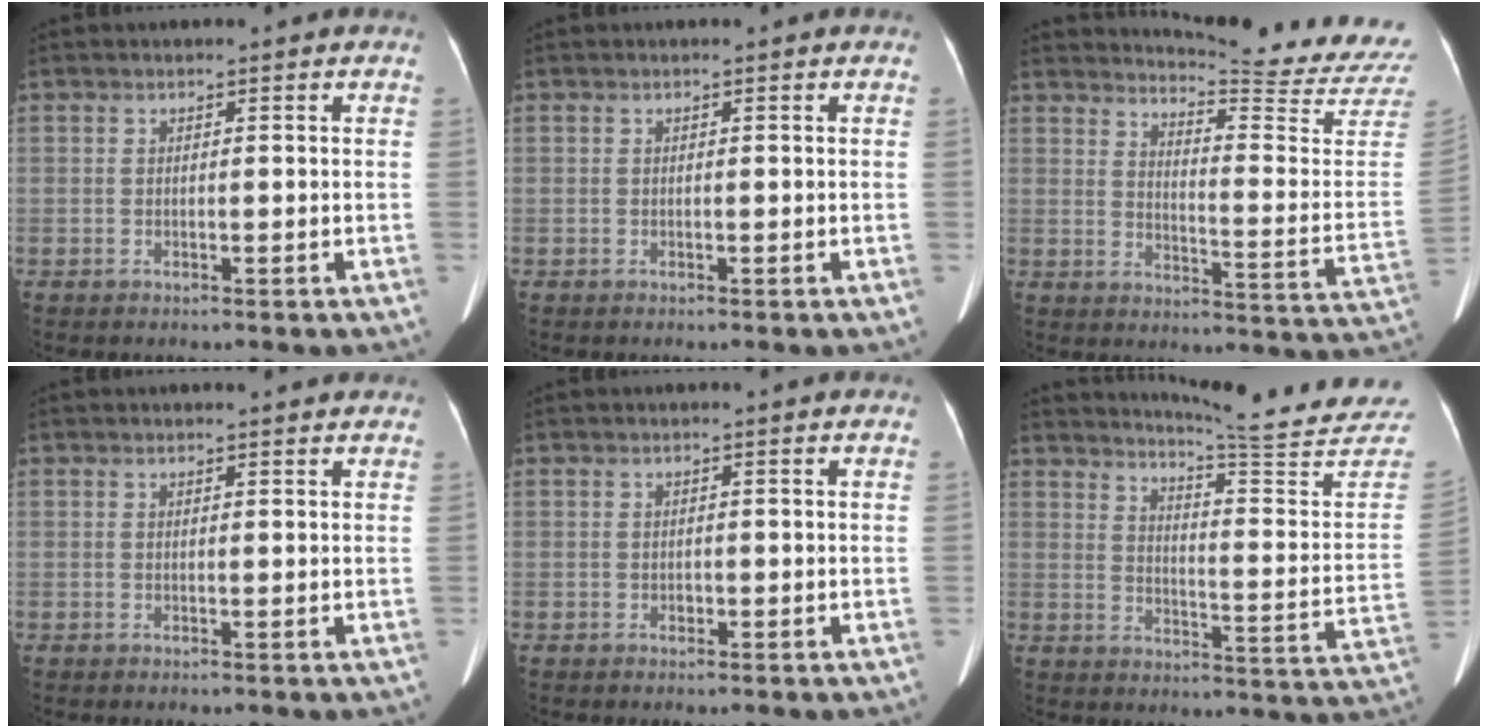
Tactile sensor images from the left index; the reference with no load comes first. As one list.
[{"total": 0.0}, {"total": 18.7, "force": [18.4, -1.6, 2.9], "torque": [-0.051, -0.158, 0.206]}, {"total": 1.1, "force": [1.1, 0.2, 0.1], "torque": [-0.015, 0.000, 0.011]}, {"total": 0.6, "force": [-0.2, 0.5, 0.2], "torque": [-0.007, 0.002, -0.002]}, {"total": 21.1, "force": [20.5, -0.8, 5.2], "torque": [-0.079, -0.143, 0.241]}]